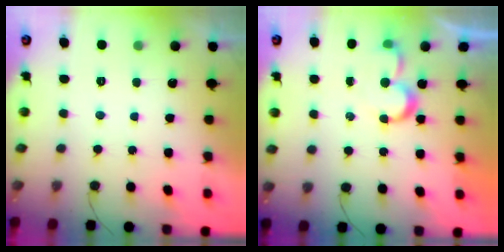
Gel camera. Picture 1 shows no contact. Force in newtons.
{"total": 5.5, "press": 5.5, "slide": 0.4}